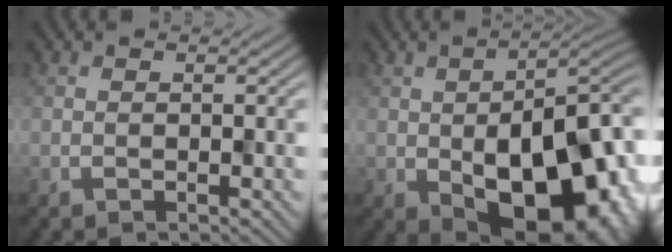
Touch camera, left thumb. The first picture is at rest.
{"total": 18.3, "force": [-3.3, 9.8, 15.1], "torque": [-0.198, -0.010, -0.037]}